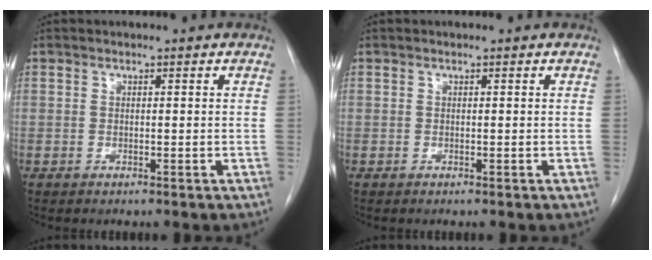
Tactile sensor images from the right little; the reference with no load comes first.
{"total": 0.0}